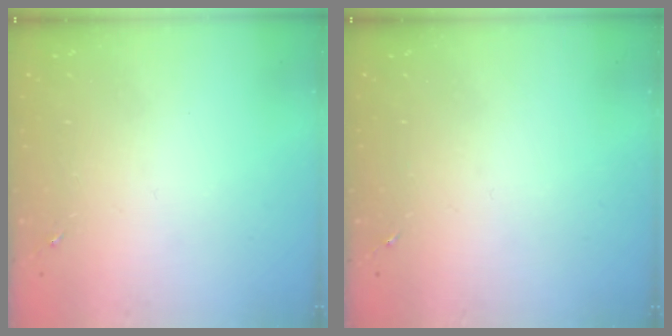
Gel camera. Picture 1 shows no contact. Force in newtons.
{"total": 0.0}